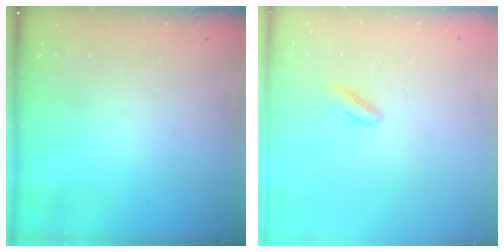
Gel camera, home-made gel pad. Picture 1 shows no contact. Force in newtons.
{"total": 3.5, "press": 3.4, "slide": 0.9}